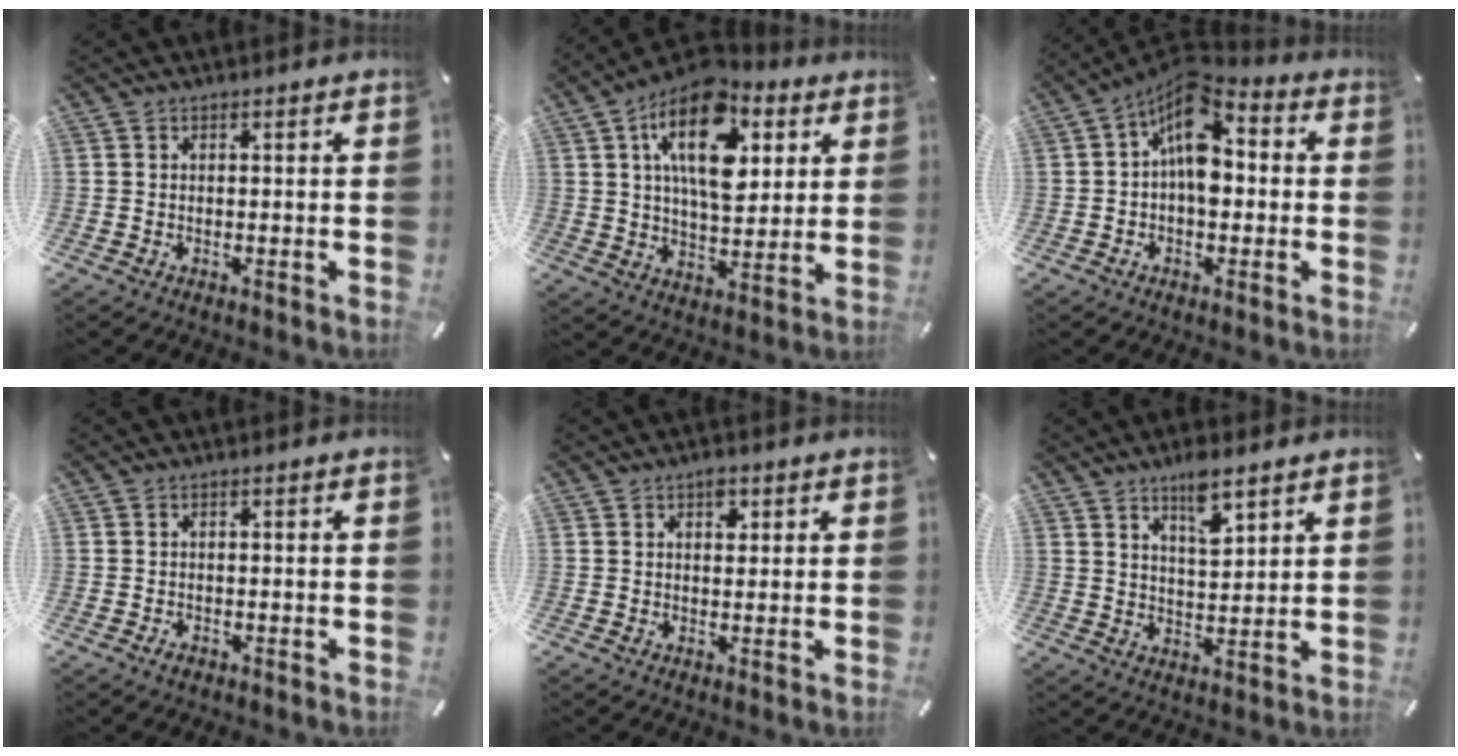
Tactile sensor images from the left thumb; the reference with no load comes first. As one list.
[{"total": 18.7, "force": [7.5, 10.4, 13.6], "torque": [-0.232, -0.021, 0.126]}, {"total": 11.3, "force": [2.0, 6.8, 8.7], "torque": [-0.153, -0.029, 0.033]}, {"total": 1.1, "force": [-0.8, 0.6, 0.6], "torque": [-0.015, 0.001, -0.015]}, {"total": 2.6, "force": [1.2, 1.8, 1.5], "torque": [-0.010, -0.005, 0.016]}, {"total": 7.2, "force": [5.4, 2.4, 4.1], "torque": [-0.062, -0.029, 0.093]}]